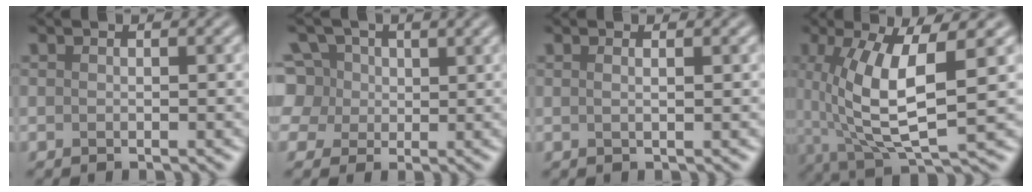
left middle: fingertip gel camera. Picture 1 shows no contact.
{"total": 7.2, "force": [2.9, 5.9, 3.0], "torque": [-0.073, 0.030, 0.036]}
{"total": 1.3, "force": [0.6, 0.6, 1.0], "torque": [-0.005, -0.002, -0.005]}
{"total": 8.6, "force": [0.7, 2.6, 8.2], "torque": [-0.159, -0.001, 0.016]}